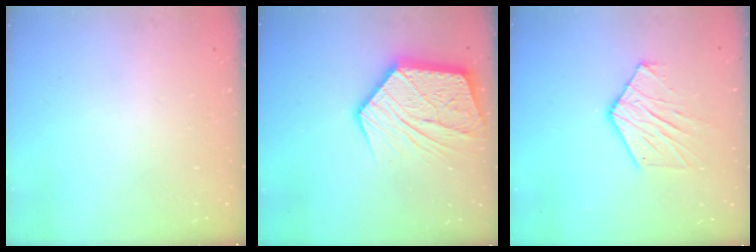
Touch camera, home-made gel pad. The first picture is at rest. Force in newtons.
{"total": 18.8, "press": 18.7, "slide": 1.8}
{"total": 11.4, "press": 11.3, "slide": 0.9}